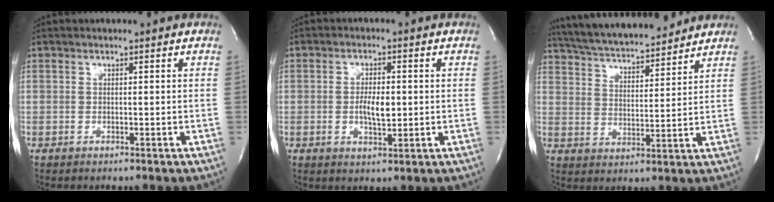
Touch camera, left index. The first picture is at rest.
{"total": 4.3, "force": [-0.3, 1.6, 4.0], "torque": [-0.074, -0.004, -0.002]}
{"total": 16.0, "force": [14.6, 2.4, 6.0], "torque": [-0.108, 0.023, 0.236]}